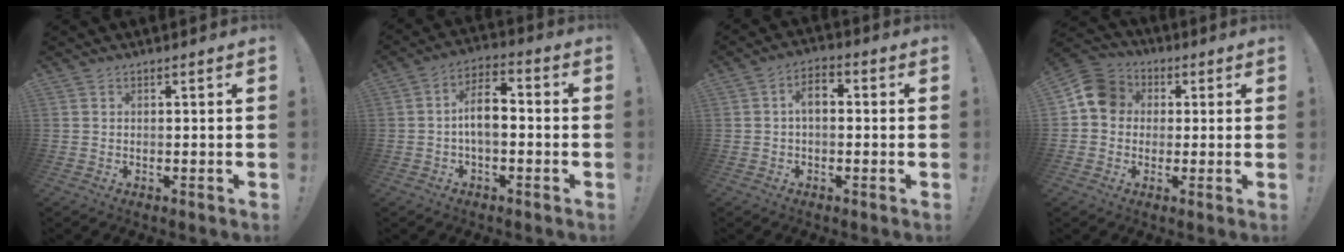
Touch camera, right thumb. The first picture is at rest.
{"total": 9.0, "force": [-1.0, 4.5, 7.7], "torque": [-0.146, 0.012, -0.016]}
{"total": 5.0, "force": [0.1, 2.7, 4.2], "torque": [-0.076, 0.011, 0.001]}
{"total": 10.2, "force": [1.4, 8.9, 4.6], "torque": [-0.066, 0.013, 0.031]}